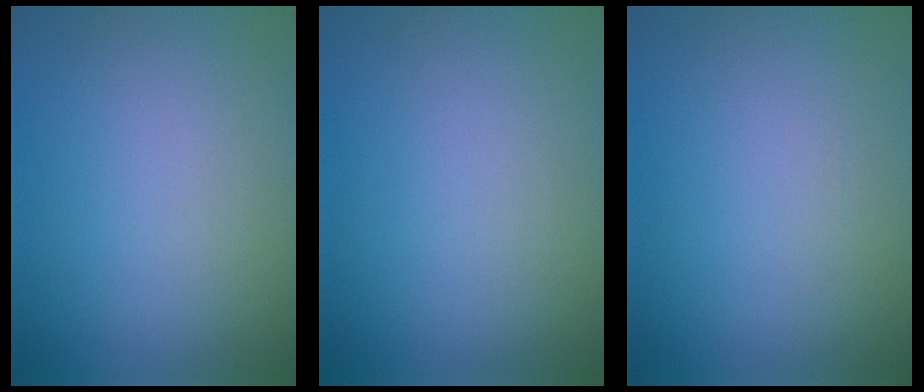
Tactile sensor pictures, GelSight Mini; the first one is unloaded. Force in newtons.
{"total": 0.0}
{"total": 0.0}